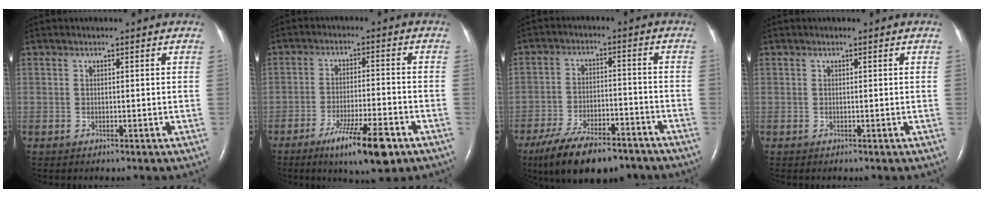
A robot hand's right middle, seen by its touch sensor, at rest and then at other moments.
{"total": 10.1, "force": [-6.1, 1.2, 8.0], "torque": [-0.139, -0.019, -0.095]}
{"total": 14.2, "force": [-10.9, 4.6, 7.8], "torque": [-0.134, -0.009, -0.176]}
{"total": 0.0}